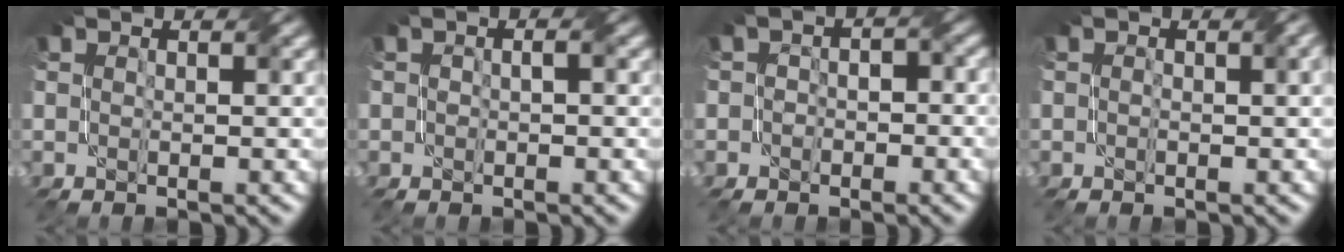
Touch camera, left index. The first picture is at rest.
{"total": 0.9, "force": [-0.5, 0.4, 0.6], "torque": [-0.014, 0.000, -0.010]}
{"total": 2.4, "force": [-1.1, 1.8, 1.1], "torque": [0.000, 0.006, -0.019]}
{"total": 1.9, "force": [-0.1, 0.8, 1.7], "torque": [-0.024, -0.001, -0.001]}